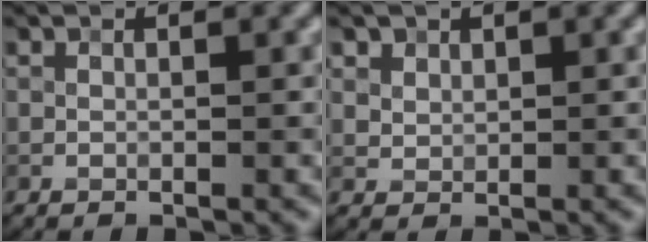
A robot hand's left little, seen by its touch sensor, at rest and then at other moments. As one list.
[{"total": 2.1, "force": [1.4, 1.5, 0.7], "torque": [-0.022, -0.010, 0.043]}]